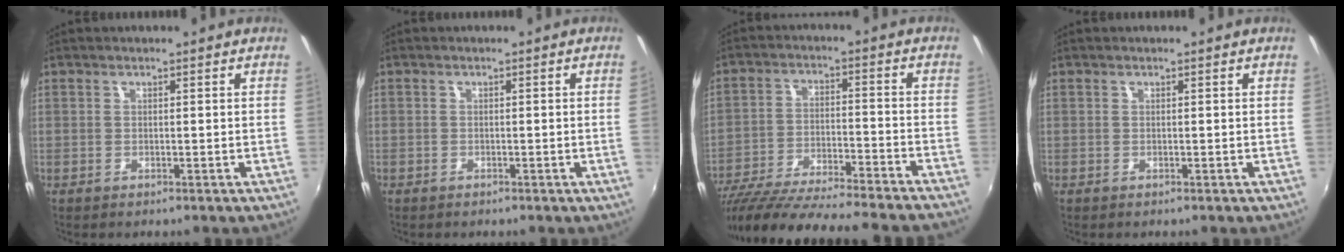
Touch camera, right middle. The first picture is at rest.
{"total": 0.8, "force": [-0.1, -0.5, 0.6], "torque": [-0.005, -0.002, -0.002]}
{"total": 24.8, "force": [-21.9, 1.0, 11.5], "torque": [-0.209, -0.056, -0.338]}
{"total": 0.0}